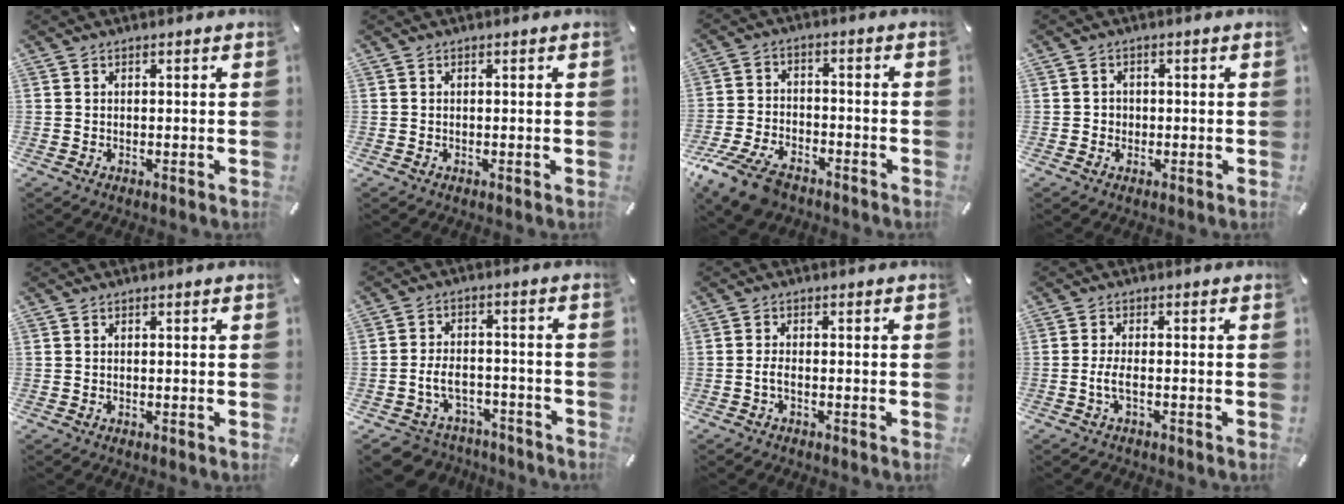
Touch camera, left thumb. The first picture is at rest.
{"total": 0.0}
{"total": 10.5, "force": [-7.6, 5.2, 5.1], "torque": [-0.105, 0.036, -0.143]}
{"total": 2.0, "force": [-0.5, 1.9, 0.5], "torque": [-0.010, 0.007, -0.013]}
{"total": 0.0}
{"total": 7.1, "force": [-2.8, 5.4, 3.5], "torque": [-0.081, 0.018, -0.052]}
{"total": 2.0, "force": [-0.9, 0.7, 1.7], "torque": [-0.036, 0.001, -0.018]}
{"total": 3.5, "force": [-1.1, 0.9, 3.2], "torque": [-0.071, -0.003, -0.023]}